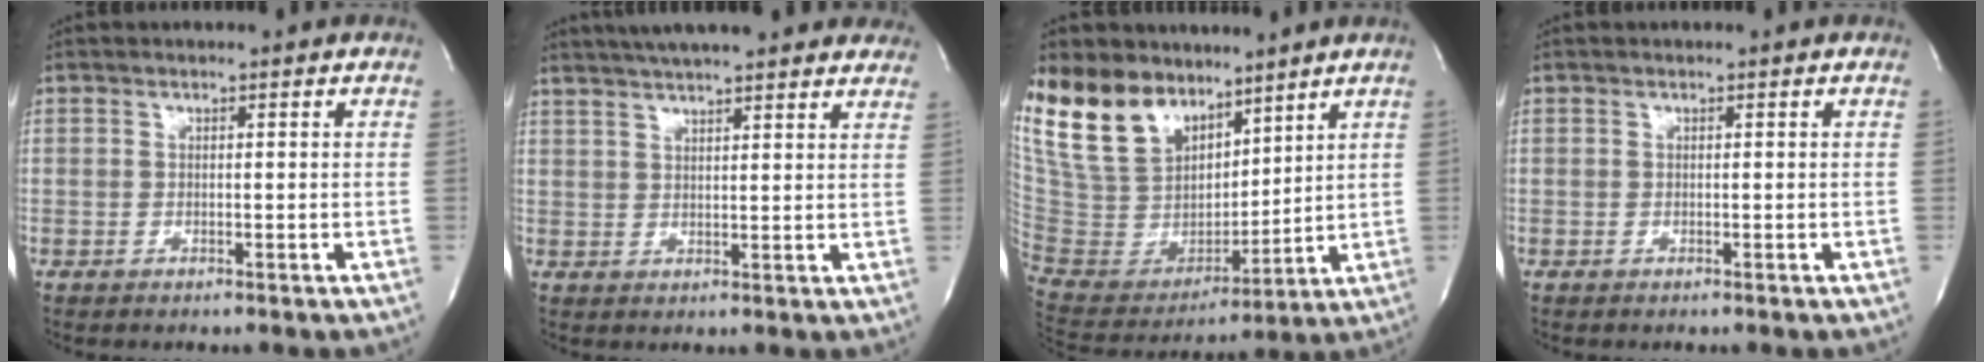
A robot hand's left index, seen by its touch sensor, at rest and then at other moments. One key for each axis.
{"total": 18.9, "fx": 16.5, "fy": 3.1, "fz": 8.7, "tx": -0.132, "ty": 0.040, "tz": 0.218}
{"total": 17.3, "fx": 12.7, "fy": 9.4, "fz": 7.3, "tx": -0.158, "ty": 0.021, "tz": 0.247}
{"total": 0.0}